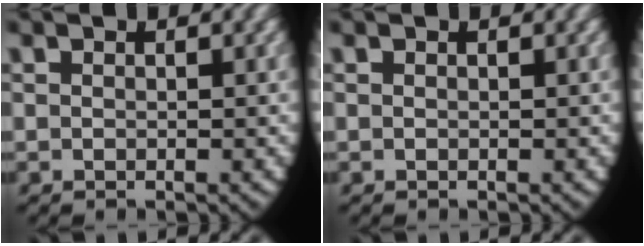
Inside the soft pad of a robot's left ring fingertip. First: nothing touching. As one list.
[{"total": 0.0}]